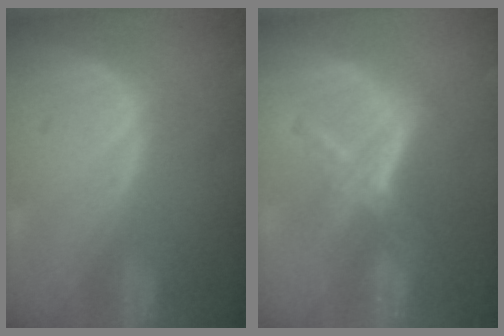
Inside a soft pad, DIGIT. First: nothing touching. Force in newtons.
{"total": 5.2, "press": 5.1, "slide": 0.8}